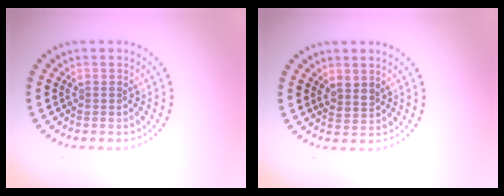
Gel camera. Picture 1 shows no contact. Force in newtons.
{"total": 1.5, "press": 1.3, "slide": 0.8}